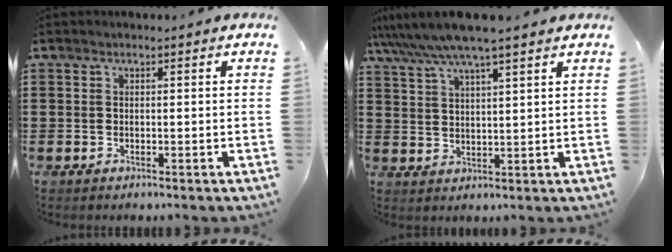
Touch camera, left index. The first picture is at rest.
{"total": 6.7, "force": [5.7, -0.1, 3.5], "torque": [-0.085, -0.020, 0.101]}